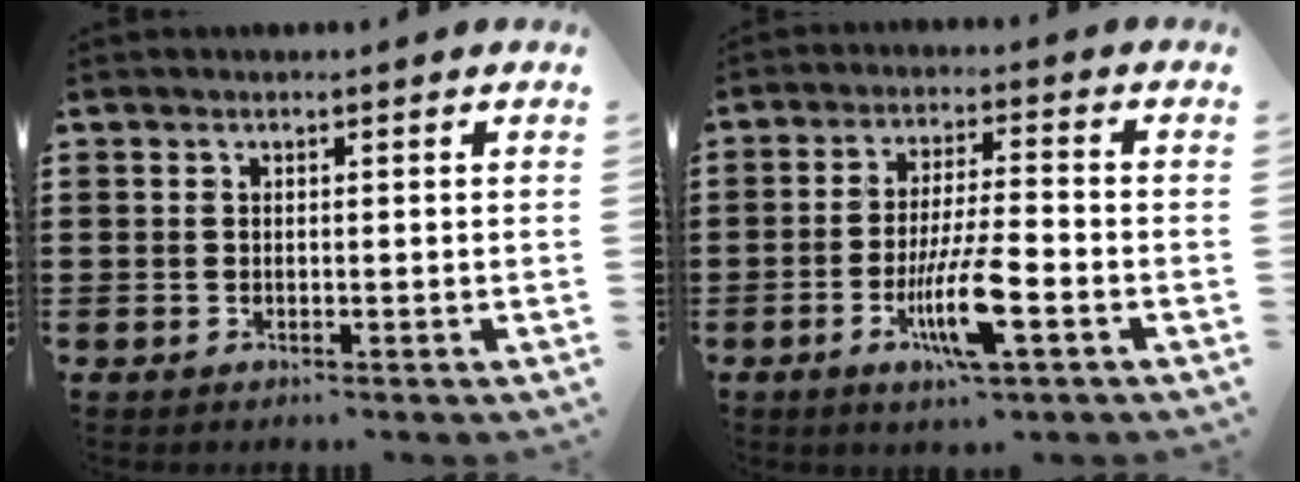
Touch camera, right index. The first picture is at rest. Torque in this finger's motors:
{"motor_torque": [2.14, 0.00, 0.51, 0.19]}